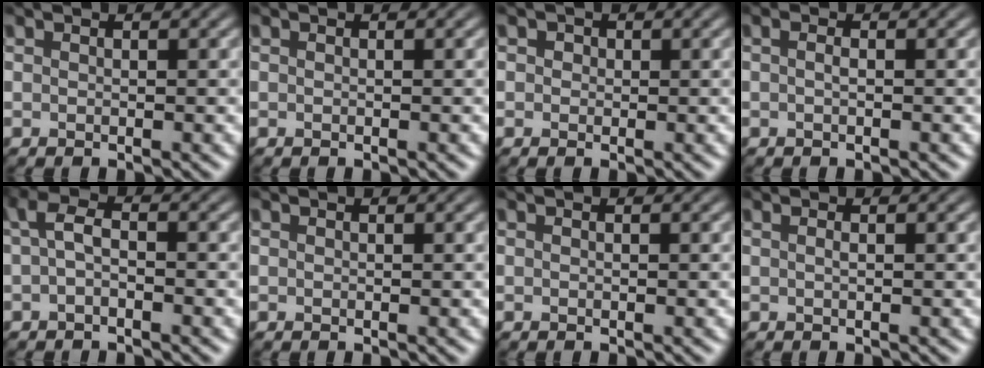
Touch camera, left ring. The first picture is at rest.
{"total": 0.0}
{"total": 1.1, "force": [0.4, 1.0, 0.4], "torque": [0.002, 0.003, -0.007]}
{"total": 0.8, "force": [0.0, 0.2, 0.8], "torque": [-0.015, 0.000, -0.001]}
{"total": 2.2, "force": [-0.2, 0.9, 2.0], "torque": [-0.040, 0.004, -0.009]}
{"total": 0.0}
{"total": 0.0}
{"total": 0.6, "force": [0.1, 0.2, 0.6], "torque": [-0.009, 0.003, 0.000]}